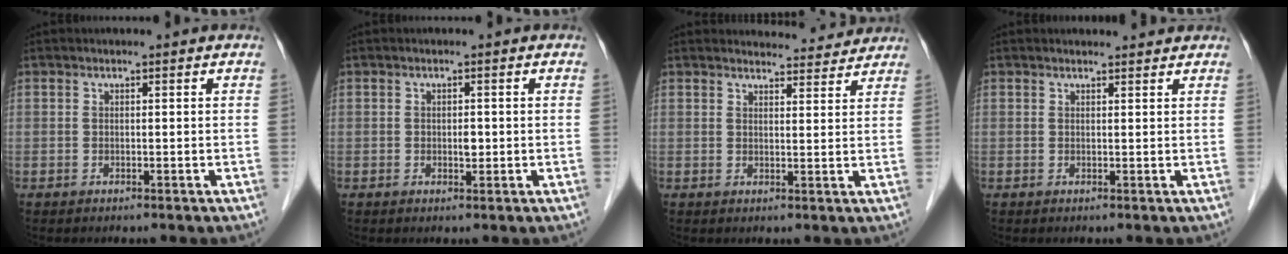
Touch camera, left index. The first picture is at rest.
{"total": 1.3, "force": [-0.1, 0.8, 1.0], "torque": [-0.017, 0.000, 0.000]}
{"total": 6.3, "force": [6.2, 1.1, 0.4], "torque": [0.000, 0.004, 0.065]}
{"total": 2.7, "force": [2.7, 0.4, 0.4], "torque": [-0.012, 0.008, 0.031]}